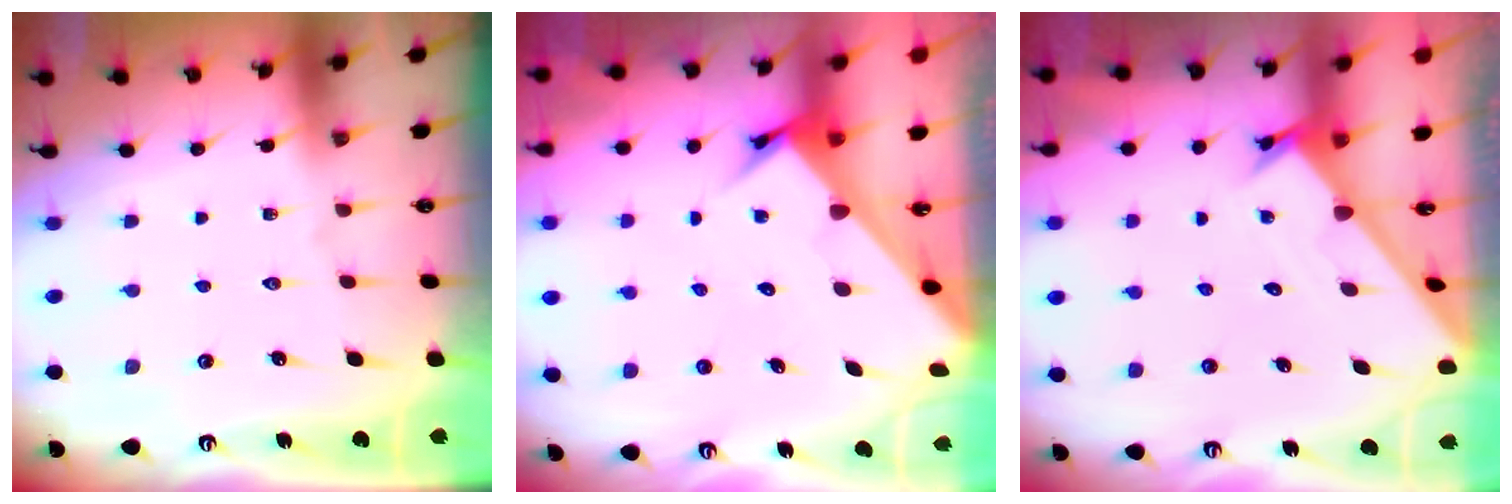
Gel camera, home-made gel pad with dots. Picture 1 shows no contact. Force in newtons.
{"total": 3.6, "press": 3.6, "slide": 0.2}
{"total": 1.7, "press": 1.7, "slide": 0.1}